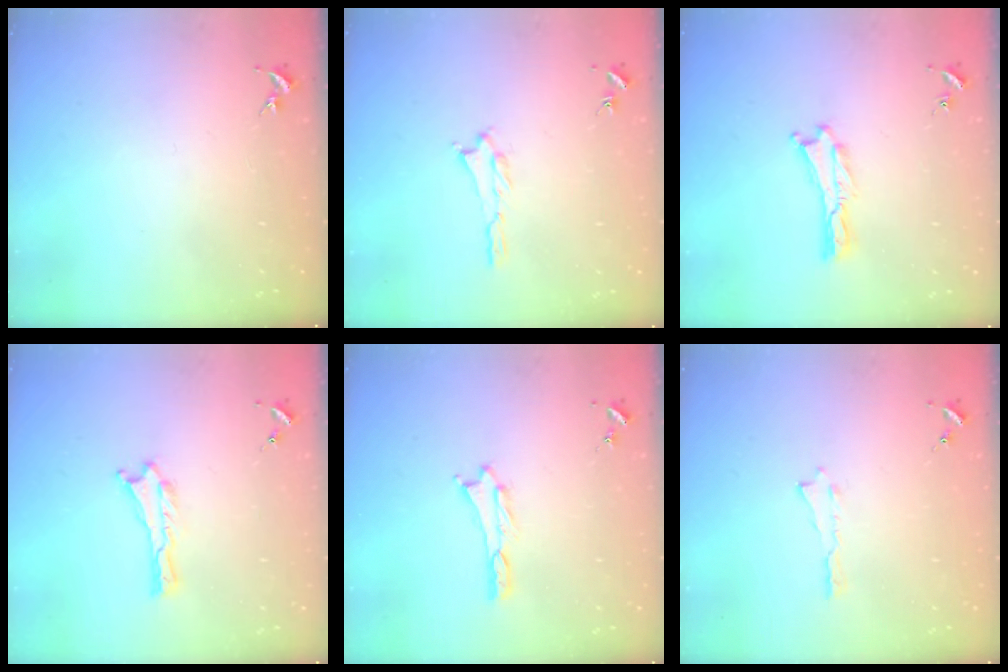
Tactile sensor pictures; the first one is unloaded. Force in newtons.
{"total": 0.0}
{"total": 0.0}
{"total": 0.0}
{"total": 0.0}
{"total": 0.0}